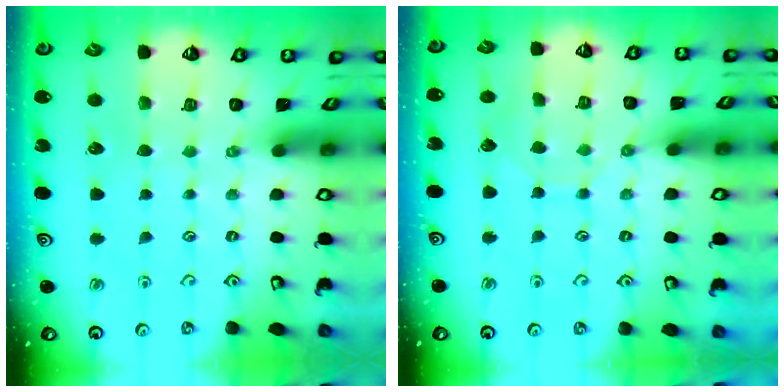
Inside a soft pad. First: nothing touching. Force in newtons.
{"total": 4.8, "press": 4.8, "slide": 0.4}